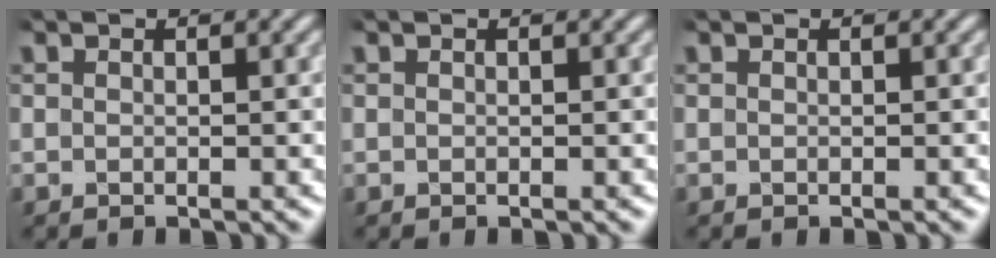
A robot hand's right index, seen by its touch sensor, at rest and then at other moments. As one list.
[{"total": 0.0}, {"total": 0.0}]